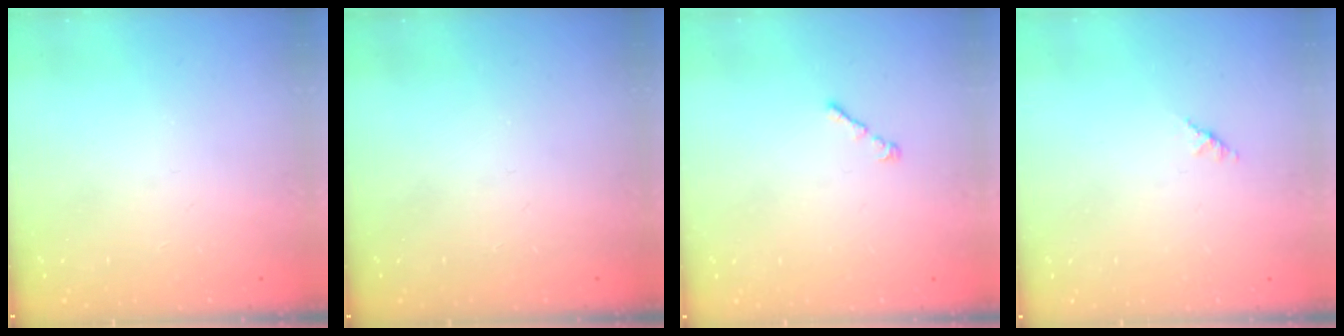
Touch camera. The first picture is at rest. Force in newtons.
{"total": 0.0}
{"total": 1.0, "press": 0.9, "slide": 0.5}
{"total": 1.4, "press": 1.3, "slide": 0.4}